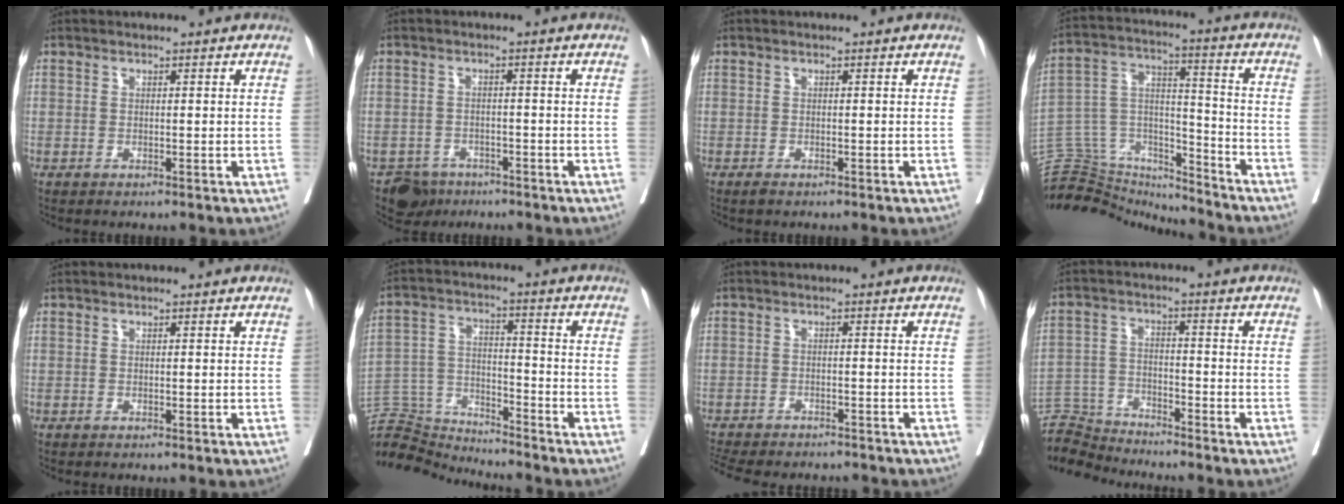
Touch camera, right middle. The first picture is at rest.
{"total": 3.8, "force": [-2.8, 2.5, 0.0], "torque": [0.004, 0.007, -0.045]}
{"total": 0.6, "force": [-0.4, 0.2, 0.3], "torque": [-0.008, -0.002, -0.006]}
{"total": 16.3, "force": [-15.4, 4.8, 2.1], "torque": [-0.048, 0.076, -0.251]}
{"total": 0.0}
{"total": 10.9, "force": [-10.9, 0.3, -0.5], "torque": [0.010, 0.031, -0.204]}
{"total": 13.8, "force": [-12.2, 3.9, 5.1], "torque": [-0.116, -0.009, -0.160]}
{"total": 7.0, "force": [-7.0, -0.1, -0.9], "torque": [0.017, 0.002, -0.132]}